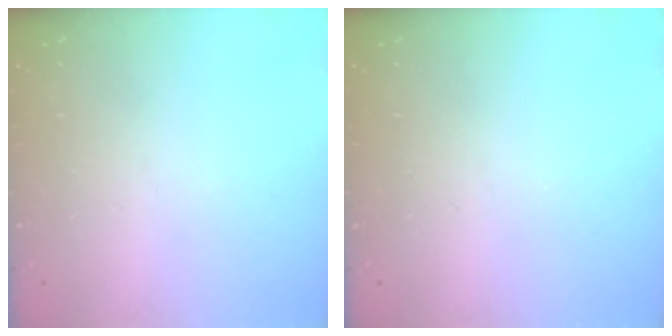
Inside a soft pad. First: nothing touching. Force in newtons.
{"total": 0.0}